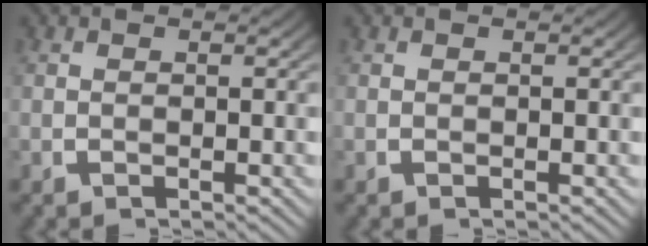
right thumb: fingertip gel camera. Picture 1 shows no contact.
{"total": 0.0}